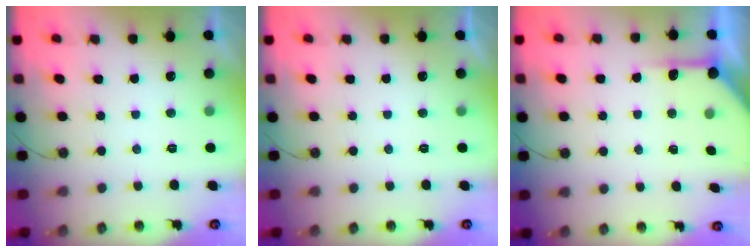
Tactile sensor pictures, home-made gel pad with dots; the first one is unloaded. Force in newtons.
{"total": 0.0}
{"total": 5.2, "press": 5.2, "slide": 0.3}